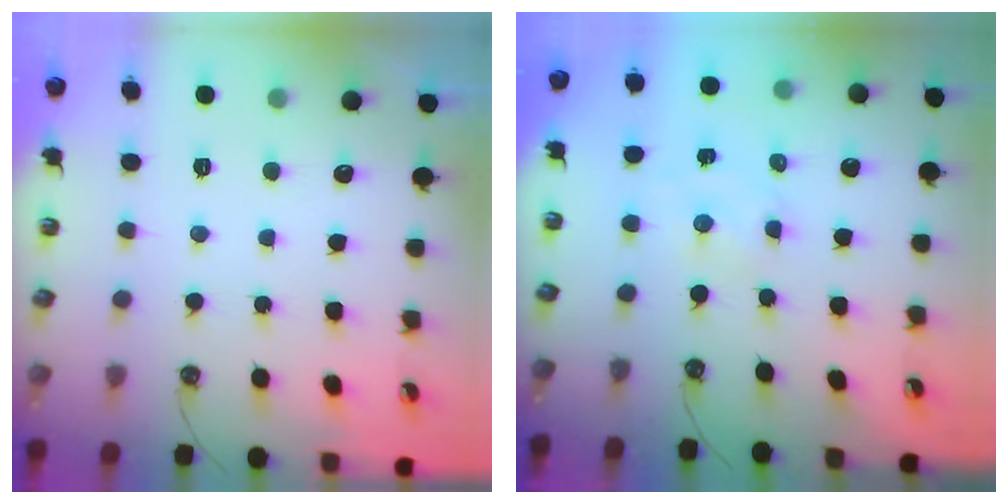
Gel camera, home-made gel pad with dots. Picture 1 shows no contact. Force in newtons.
{"total": 1.5, "press": 1.5, "slide": 0.3}